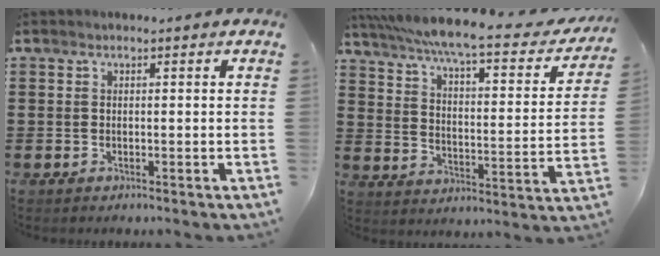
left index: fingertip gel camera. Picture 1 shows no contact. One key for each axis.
{"total": 7.1, "fx": 6.0, "fy": -0.5, "fz": 3.9, "tx": -0.102, "ty": -0.046, "tz": 0.097}